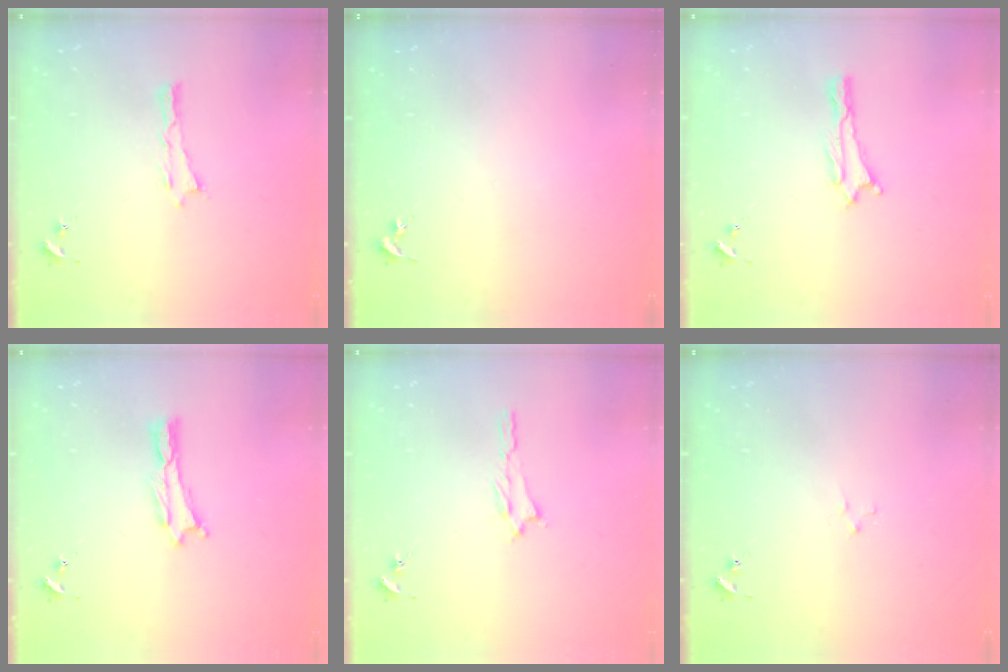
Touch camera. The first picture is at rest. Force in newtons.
{"total": 0.0}
{"total": 0.0}
{"total": 0.0}
{"total": 1.2, "press": 1.2, "slide": 0.3}
{"total": 1.5, "press": 1.5, "slide": 0.2}